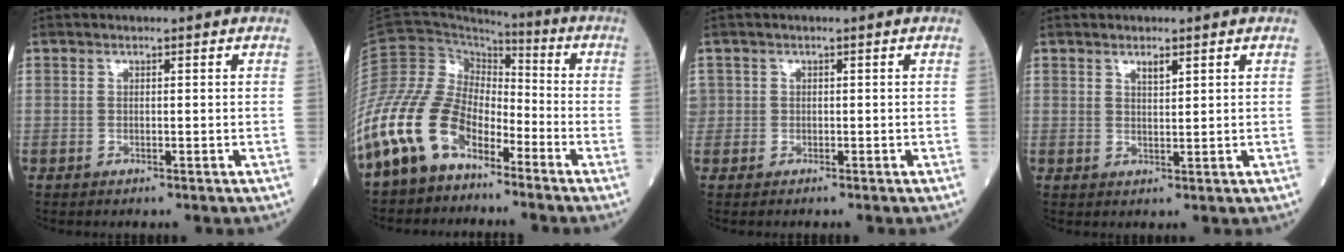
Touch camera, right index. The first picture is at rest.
{"total": 16.3, "force": [-10.8, 8.6, 8.7], "torque": [-0.208, 0.026, -0.214]}
{"total": 1.9, "force": [-0.2, 1.9, 0.3], "torque": [-0.008, 0.010, -0.004]}
{"total": 1.7, "force": [1.1, 0.3, 1.2], "torque": [-0.023, -0.002, 0.022]}